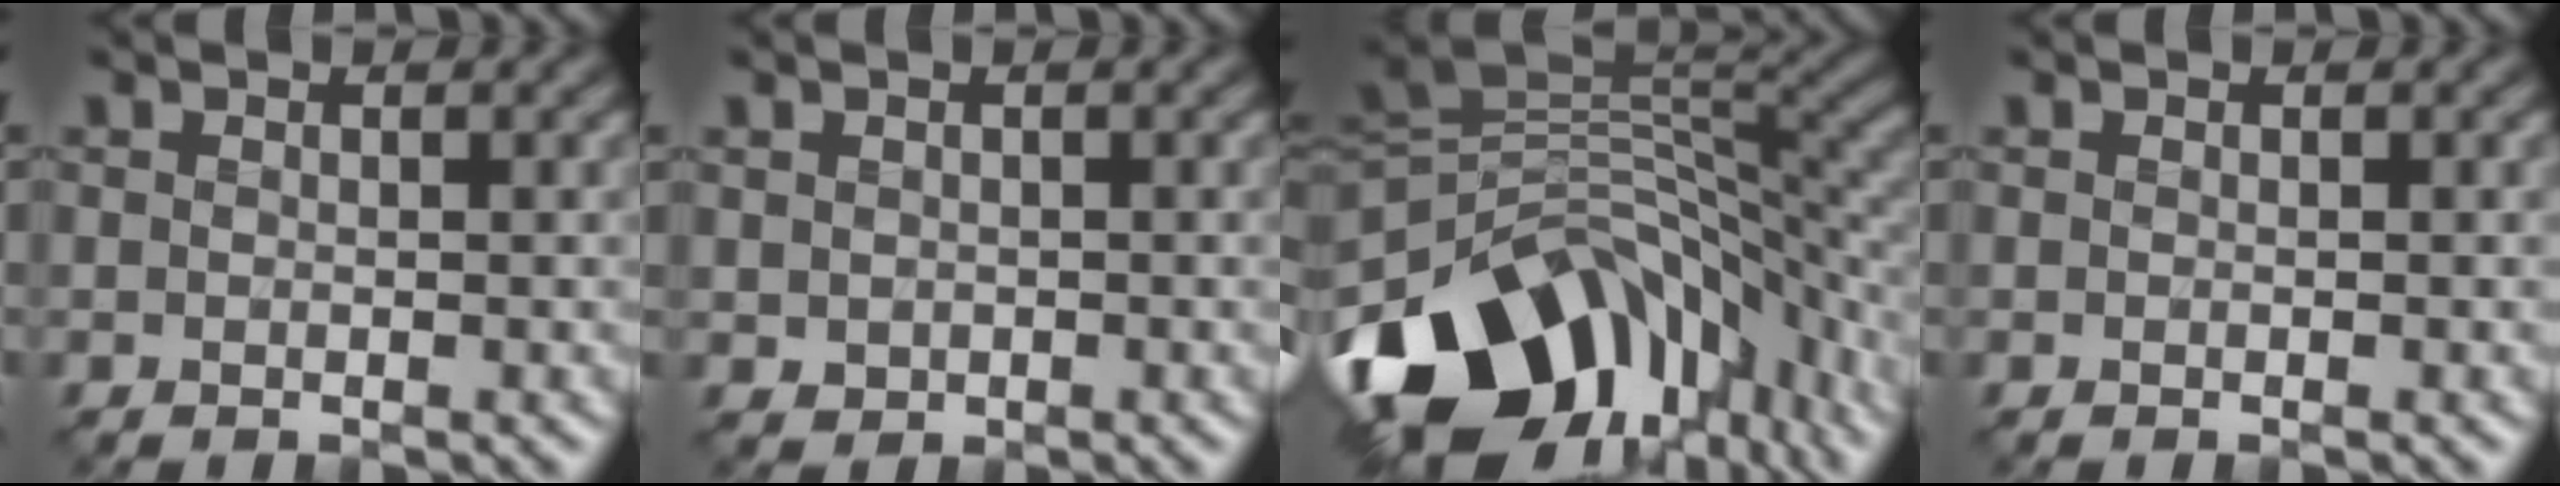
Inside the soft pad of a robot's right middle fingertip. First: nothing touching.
{"total": 0.9, "force": [0.0, 0.8, 0.2], "torque": [-0.008, -0.004, 0.002]}
{"total": 15.9, "force": [-7.5, 10.3, 9.4], "torque": [-0.193, -0.012, -0.115]}
{"total": 0.0}